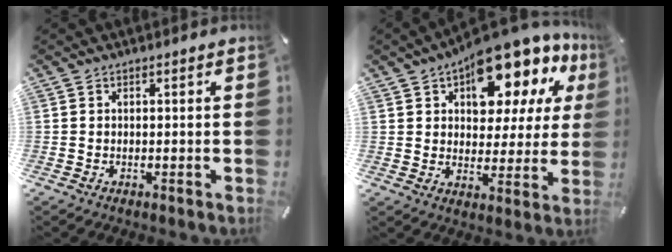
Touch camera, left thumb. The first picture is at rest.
{"total": 16.3, "force": [11.7, 7.7, 8.4], "torque": [-0.114, -0.088, 0.201]}